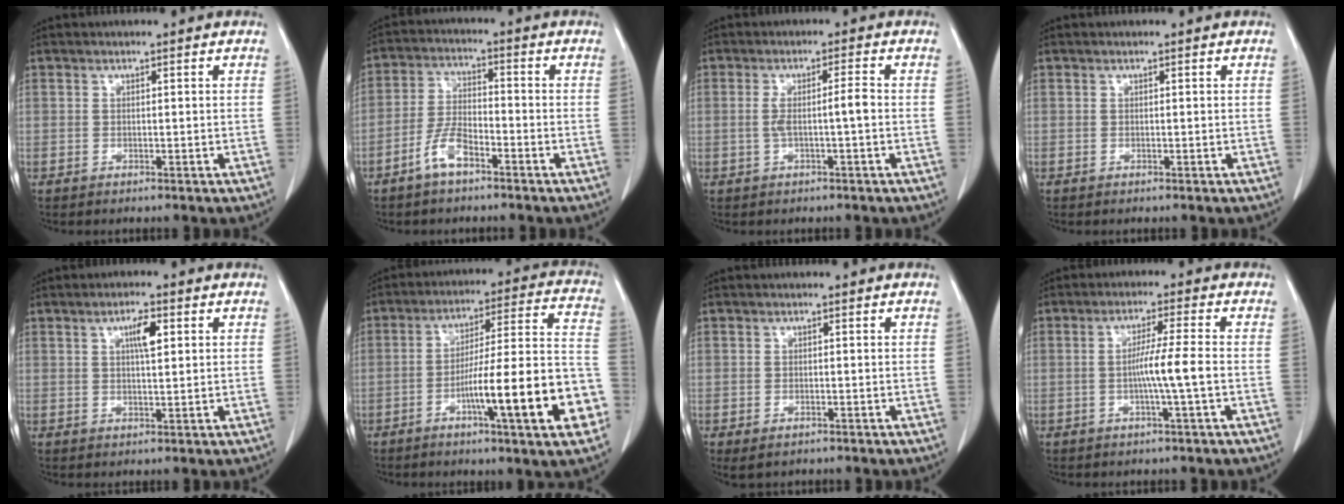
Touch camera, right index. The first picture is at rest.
{"total": 5.8, "force": [-3.6, 2.0, 4.1], "torque": [-0.089, 0.004, -0.071]}
{"total": 3.6, "force": [-0.5, -0.2, 3.5], "torque": [-0.069, 0.009, -0.004]}
{"total": 0.0}
{"total": 3.8, "force": [1.4, 0.8, 3.4], "torque": [-0.059, 0.001, 0.023]}
{"total": 19.4, "force": [-7.1, 0.9, 18.0], "torque": [-0.228, 0.014, -0.104]}
{"total": 1.8, "force": [-1.0, 0.8, 1.3], "torque": [-0.024, -0.005, -0.007]}
{"total": 5.4, "force": [-1.0, -1.1, 5.2], "torque": [-0.091, 0.001, -0.020]}